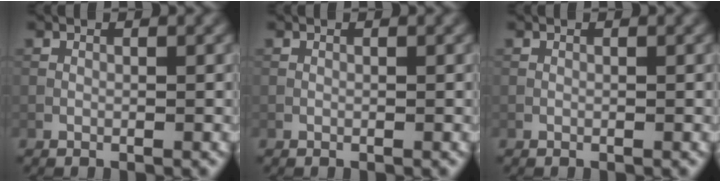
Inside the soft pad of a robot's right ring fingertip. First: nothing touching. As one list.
[{"total": 0.0}, {"total": 0.0}]